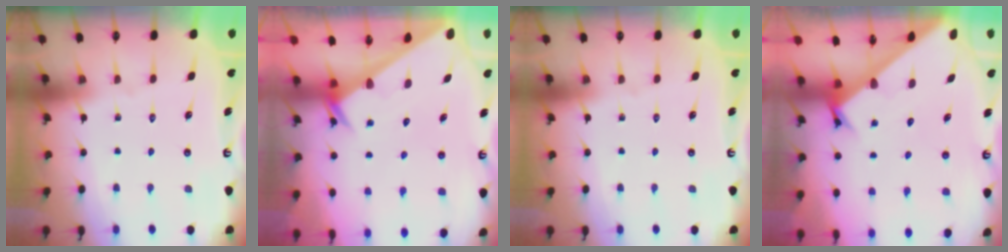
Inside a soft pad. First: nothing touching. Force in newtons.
{"total": 2.3, "press": 2.3, "slide": 0.1}
{"total": 0.0}
{"total": 2.1, "press": 2.1, "slide": 0.1}